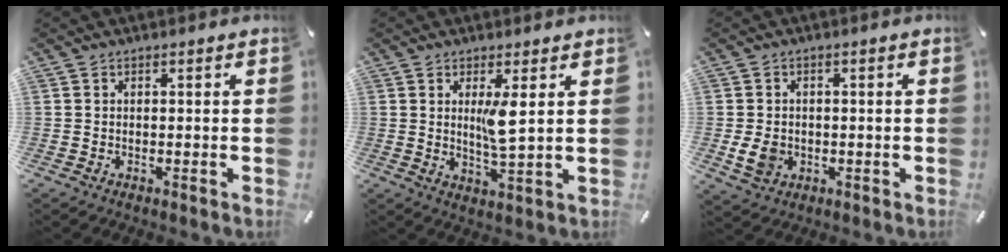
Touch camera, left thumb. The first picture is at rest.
{"total": 6.4, "force": [1.7, 1.1, 6.1], "torque": [-0.120, -0.016, 0.019]}
{"total": 5.1, "force": [-0.8, 4.1, 2.9], "torque": [-0.063, -0.002, -0.016]}